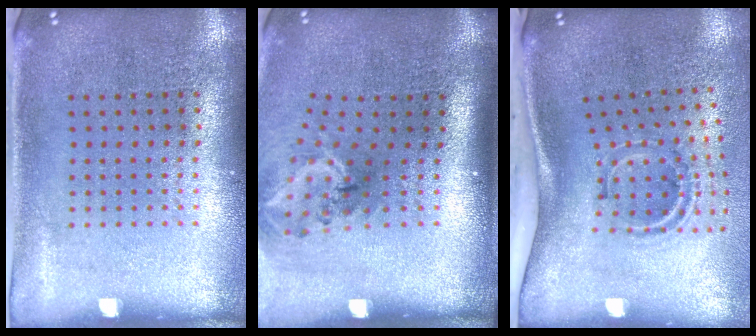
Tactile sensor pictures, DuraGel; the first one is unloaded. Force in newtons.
{"total": 2.0, "press": 1.3, "slide": 1.5}
{"total": 2.1, "press": 1.2, "slide": 1.8}